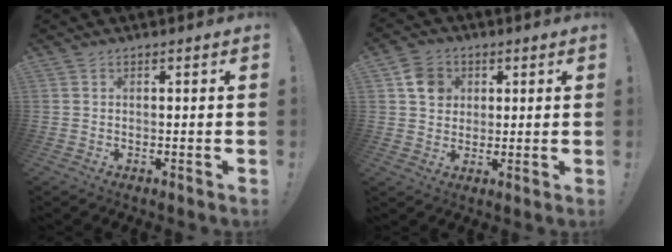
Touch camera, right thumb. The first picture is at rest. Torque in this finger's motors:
{"motor_torque": [0.08, 0.74, 0.38, 0.12, 0.01]}